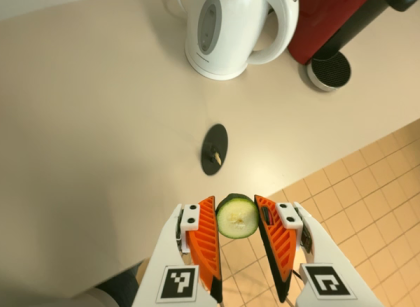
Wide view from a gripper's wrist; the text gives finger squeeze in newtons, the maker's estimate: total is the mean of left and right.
{"total": 8.5, "left": 8.5, "right": 8.4}